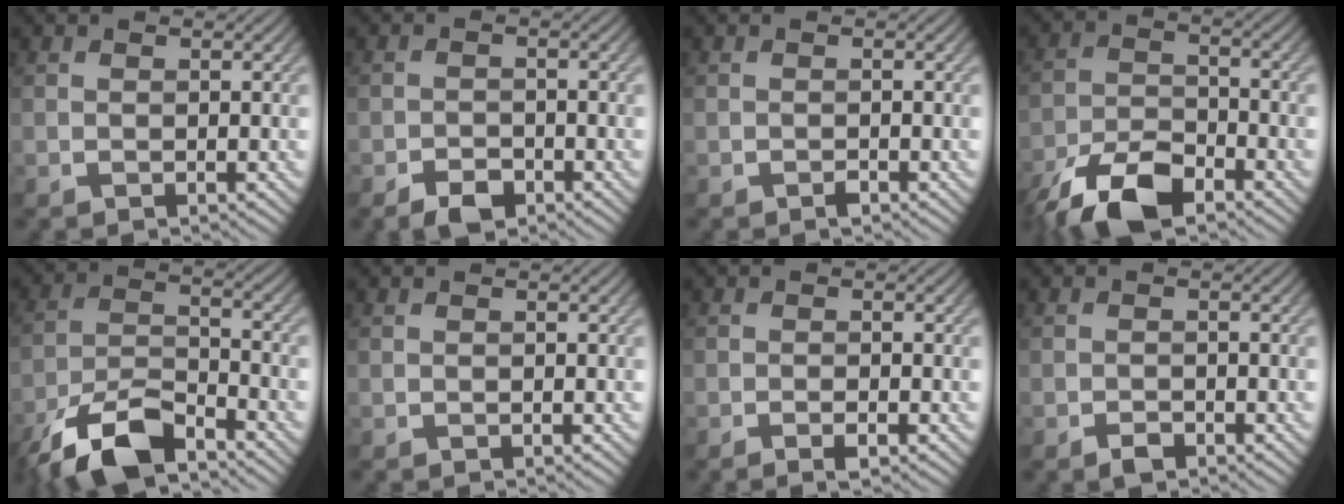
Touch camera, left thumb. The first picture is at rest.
{"total": 2.9, "force": [-2.1, 1.5, 1.4], "torque": [-0.021, -0.001, -0.042]}
{"total": 0.7, "force": [-0.5, 0.2, 0.4], "torque": [-0.004, 0.000, -0.008]}
{"total": 9.5, "force": [-6.9, 3.6, 5.5], "torque": [-0.102, -0.007, -0.139]}
{"total": 10.9, "force": [-8.1, 3.6, 6.4], "torque": [-0.119, -0.003, -0.166]}
{"total": 0.0}
{"total": 1.5, "force": [-0.9, 0.2, 1.2], "torque": [-0.020, 0.002, -0.017]}
{"total": 1.4, "force": [-1.1, 0.6, 0.7], "torque": [-0.012, -0.001, -0.021]}